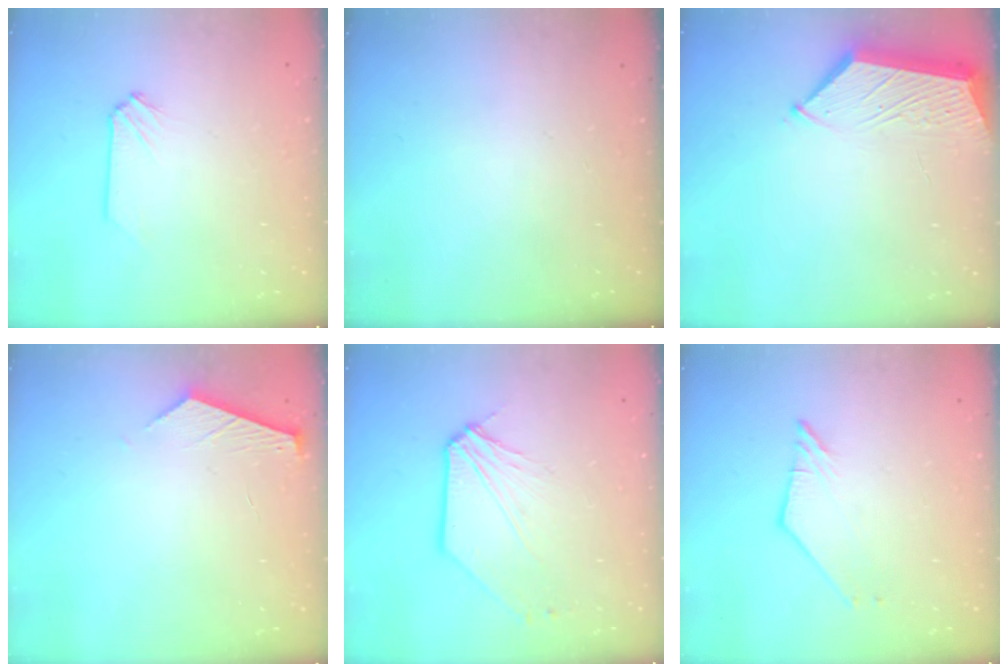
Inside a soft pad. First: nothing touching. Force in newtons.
{"total": 0.0}
{"total": 5.4, "press": 5.3, "slide": 0.6}
{"total": 3.7, "press": 3.7, "slide": 0.4}
{"total": 7.6, "press": 7.5, "slide": 0.9}
{"total": 2.5, "press": 2.4, "slide": 0.4}